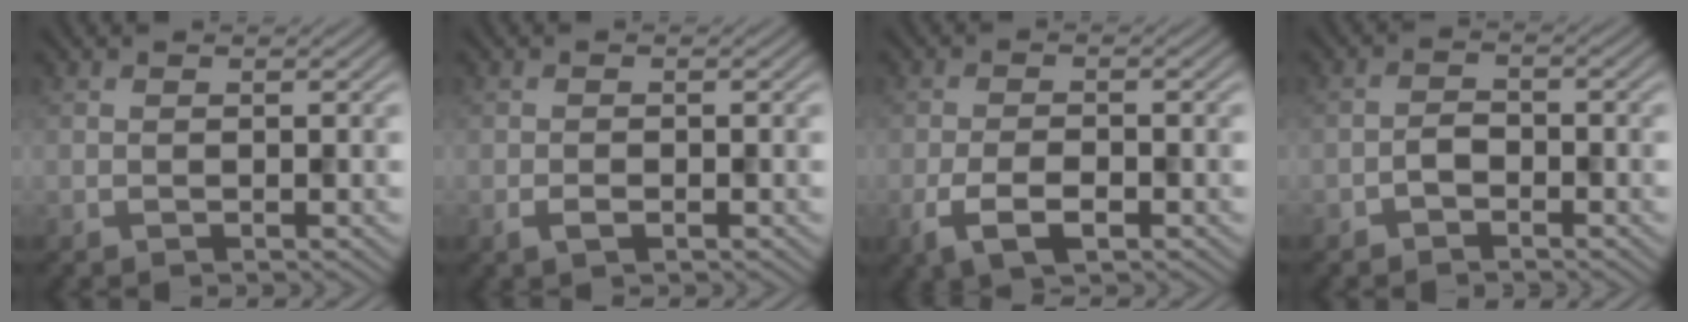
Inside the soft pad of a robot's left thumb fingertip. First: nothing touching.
{"total": 1.6, "force": [-0.8, 0.9, 1.1], "torque": [-0.024, -0.003, -0.015]}
{"total": 4.8, "force": [-2.4, 2.2, 3.6], "torque": [-0.076, -0.006, -0.049]}
{"total": 2.0, "force": [-1.3, 1.2, 1.0], "torque": [-0.017, 0.006, -0.031]}